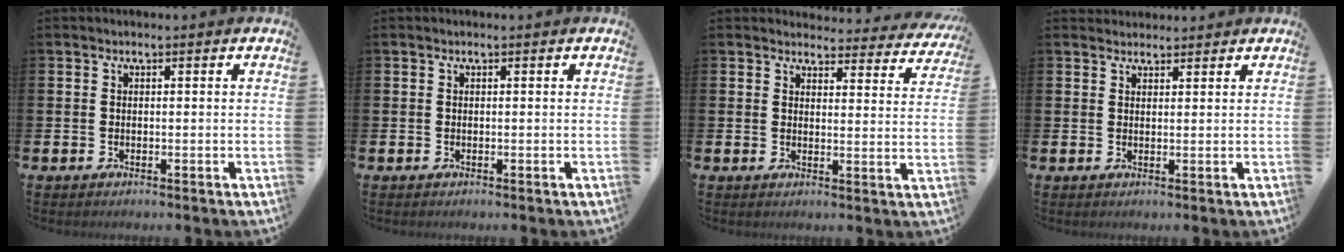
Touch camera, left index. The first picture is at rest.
{"total": 0.0}
{"total": 3.3, "force": [3.2, 0.9, 0.3], "torque": [-0.003, -0.027, 0.051]}
{"total": 2.0, "force": [1.9, 0.6, -0.2], "torque": [0.011, -0.007, 0.032]}